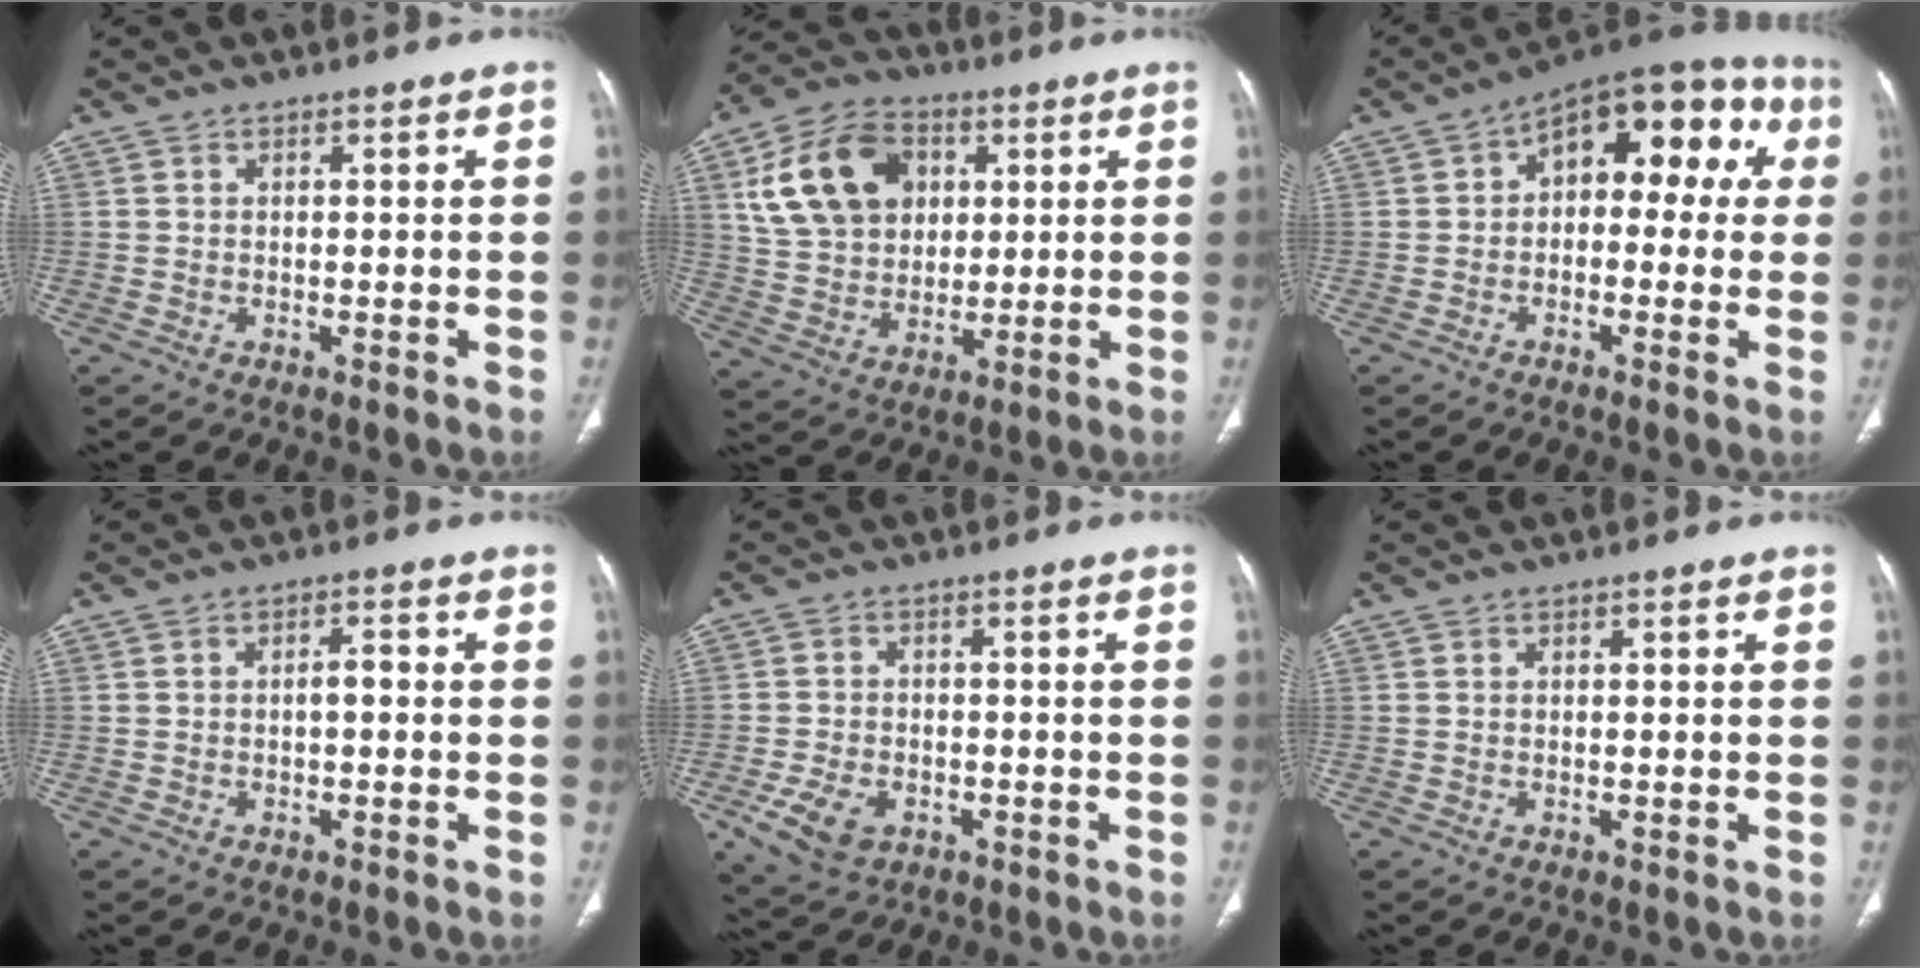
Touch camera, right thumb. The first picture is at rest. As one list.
[{"total": 16.8, "force": [5.3, 12.5, 10.0], "torque": [-0.161, 0.004, 0.097]}, {"total": 15.8, "force": [3.2, 9.2, 12.4], "torque": [-0.105, 0.044, 0.031]}, {"total": 2.1, "force": [-0.3, 1.0, 1.9], "torque": [-0.028, 0.010, -0.006]}, {"total": 7.6, "force": [-3.2, 5.1, 4.6], "torque": [-0.085, 0.008, -0.048]}, {"total": 0.0}]